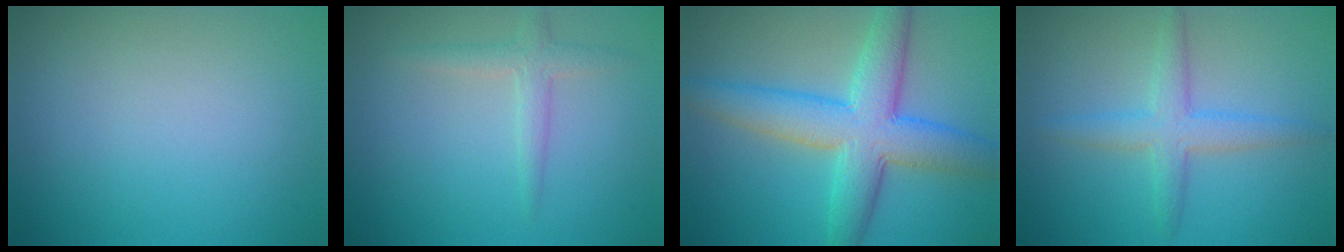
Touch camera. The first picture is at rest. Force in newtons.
{"total": 1.9, "press": 1.9, "slide": 0.1}
{"total": 7.5, "press": 7.5, "slide": 0.1}
{"total": 3.2, "press": 3.2, "slide": 0.0}